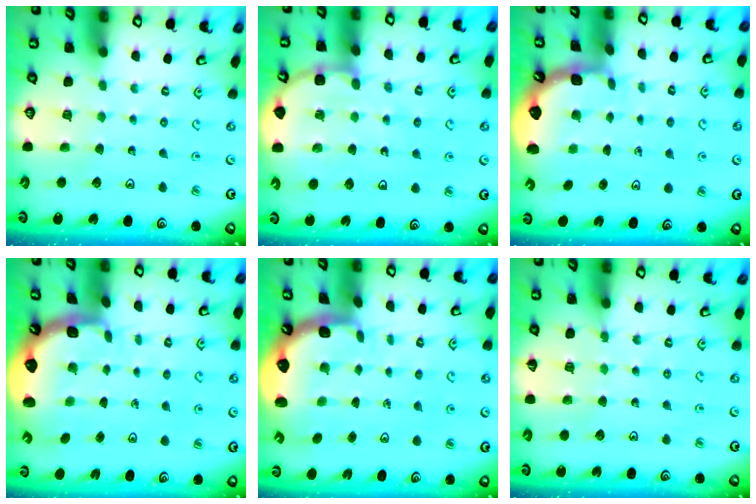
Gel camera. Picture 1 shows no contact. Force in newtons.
{"total": 8.0, "press": 7.4, "slide": 2.9}
{"total": 1.7, "press": 1.7, "slide": 0.2}
{"total": 2.8, "press": 1.6, "slide": 2.2}
{"total": 2.8, "press": 1.6, "slide": 2.2}
{"total": 4.9, "press": 4.9, "slide": 0.8}